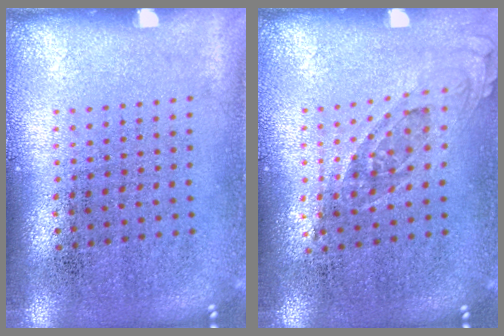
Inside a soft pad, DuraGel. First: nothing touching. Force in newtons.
{"total": 0.7, "press": 0.7, "slide": 0.3}